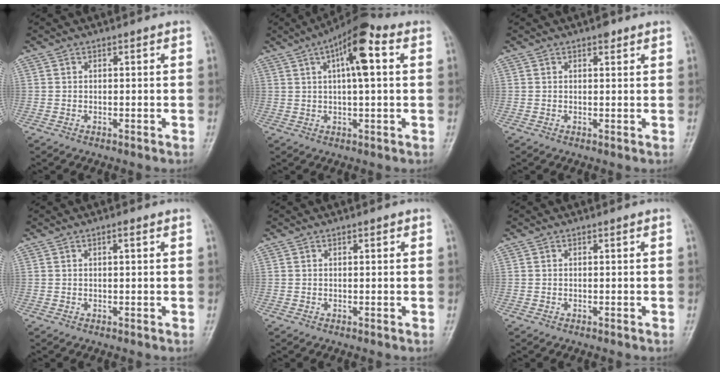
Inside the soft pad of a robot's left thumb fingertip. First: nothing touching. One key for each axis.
{"total": 10.9, "fx": 3.5, "fy": 3.3, "fz": 9.8, "tx": -0.157, "ty": 0.019, "tz": 0.048}
{"total": 1.7, "fx": 1.2, "fy": 0.7, "fz": 1.0, "tx": -0.008, "ty": -0.005, "tz": 0.013}
{"total": 1.2, "fx": 0.5, "fy": 0.3, "fz": 1.0, "tx": -0.017, "ty": 0.002, "tz": 0.005}
{"total": 0.8, "fx": 0.4, "fy": 0.3, "fz": 0.5, "tx": -0.006, "ty": 0.000, "tz": 0.003}
{"total": 0.0}